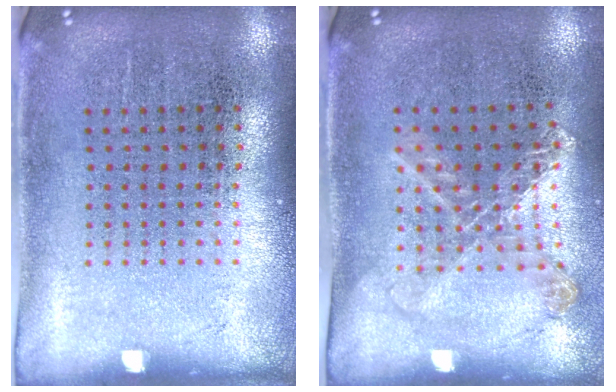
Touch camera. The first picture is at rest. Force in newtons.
{"total": 1.1, "press": 1.1, "slide": 0.0}